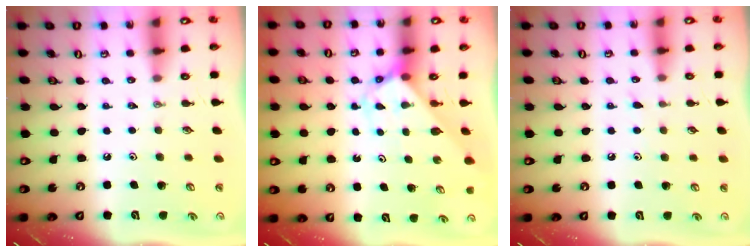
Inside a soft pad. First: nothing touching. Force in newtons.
{"total": 2.8, "press": 2.8, "slide": 0.1}
{"total": 4.5, "press": 4.4, "slide": 0.7}